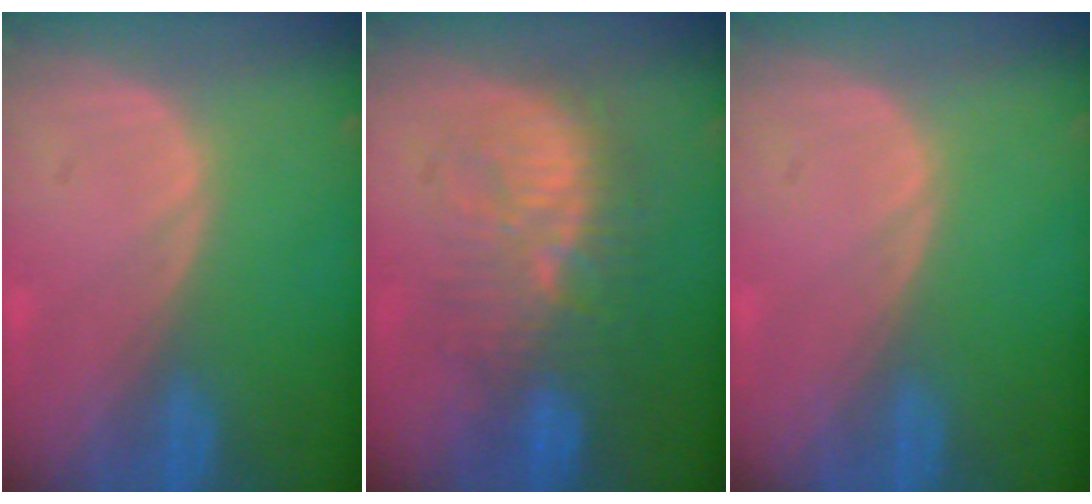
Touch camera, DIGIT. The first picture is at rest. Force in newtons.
{"total": 9.4, "press": 9.1, "slide": 2.0}
{"total": 0.0}